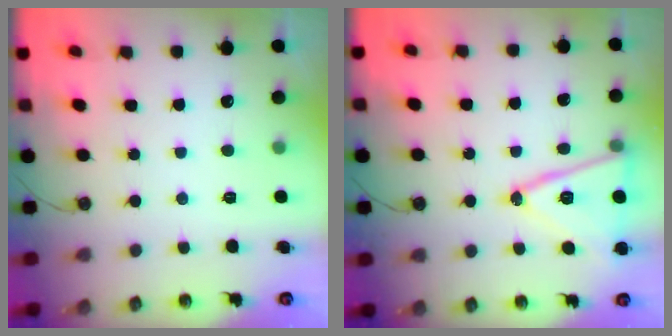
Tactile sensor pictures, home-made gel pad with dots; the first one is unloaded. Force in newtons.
{"total": 15.4, "press": 15.0, "slide": 3.4}